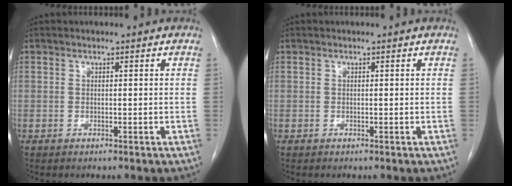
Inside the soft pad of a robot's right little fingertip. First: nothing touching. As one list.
[{"total": 0.0}]